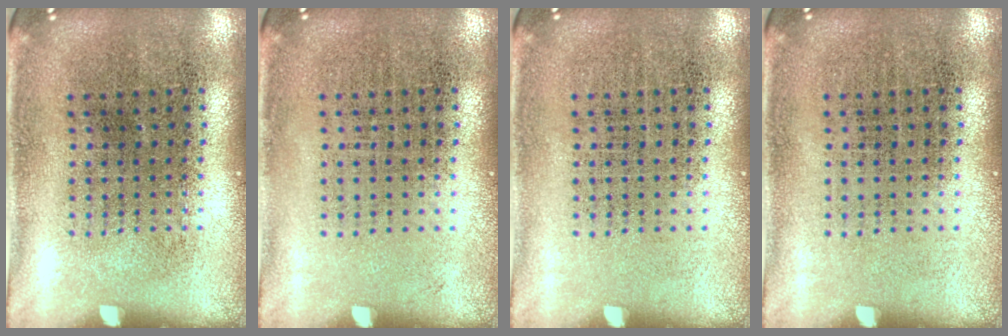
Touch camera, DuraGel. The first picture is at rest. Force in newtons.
{"total": 0.0}
{"total": 0.0}
{"total": 0.0}